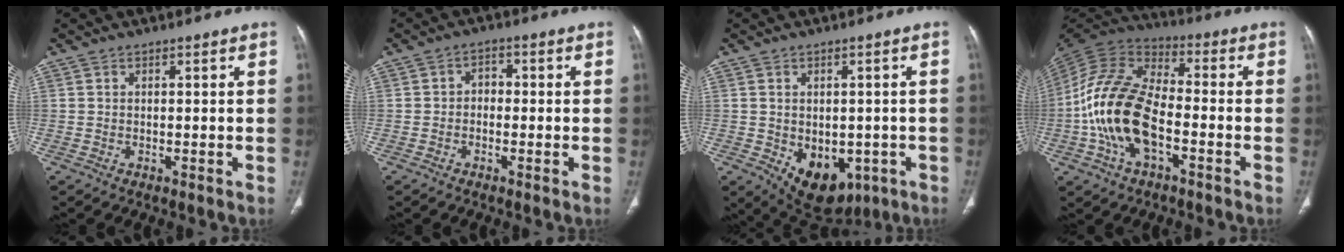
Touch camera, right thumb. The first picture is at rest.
{"total": 2.6, "force": [-0.5, 2.0, 1.5], "torque": [-0.009, 0.013, -0.018]}
{"total": 11.6, "force": [-3.9, 7.8, 7.6], "torque": [-0.076, 0.002, -0.034]}
{"total": 17.8, "force": [-4.5, 9.5, 14.4], "torque": [-0.287, 0.032, -0.087]}